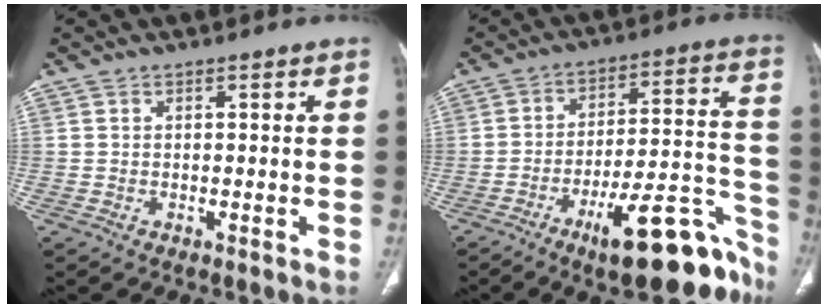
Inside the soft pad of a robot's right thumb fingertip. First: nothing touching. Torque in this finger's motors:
{"motor_torque": [2.48, 2.52, 1.14, -1.36, 0.33]}